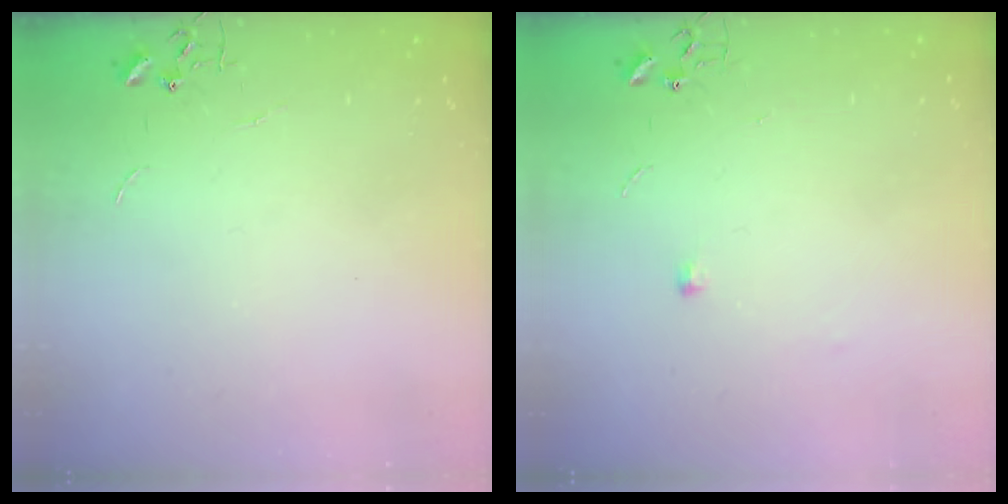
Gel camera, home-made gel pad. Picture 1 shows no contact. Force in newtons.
{"total": 5.4, "press": 5.3, "slide": 0.7}